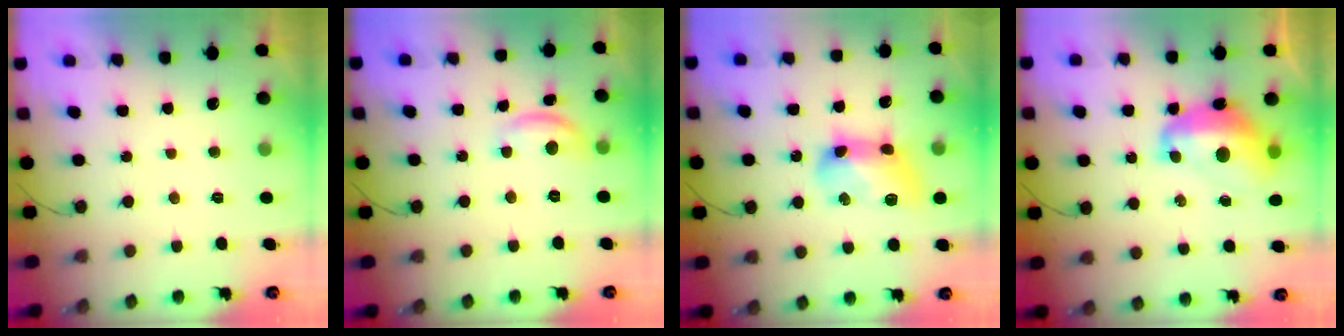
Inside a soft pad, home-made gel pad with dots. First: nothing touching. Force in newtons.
{"total": 9.3, "press": 9.3, "slide": 0.4}
{"total": 10.5, "press": 10.4, "slide": 0.6}
{"total": 12.9, "press": 12.8, "slide": 1.6}